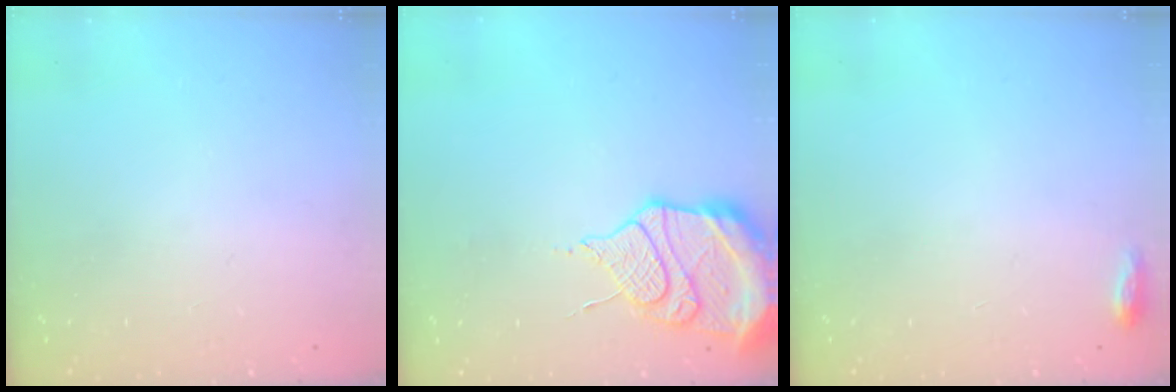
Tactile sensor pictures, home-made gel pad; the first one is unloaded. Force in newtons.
{"total": 17.5, "press": 17.2, "slide": 3.3}
{"total": 3.7, "press": 3.5, "slide": 1.2}